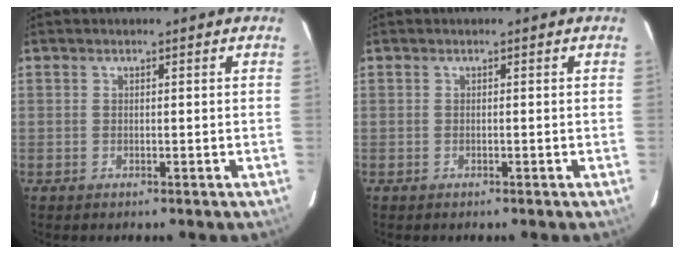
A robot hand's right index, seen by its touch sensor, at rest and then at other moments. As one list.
[{"total": 0.0}]